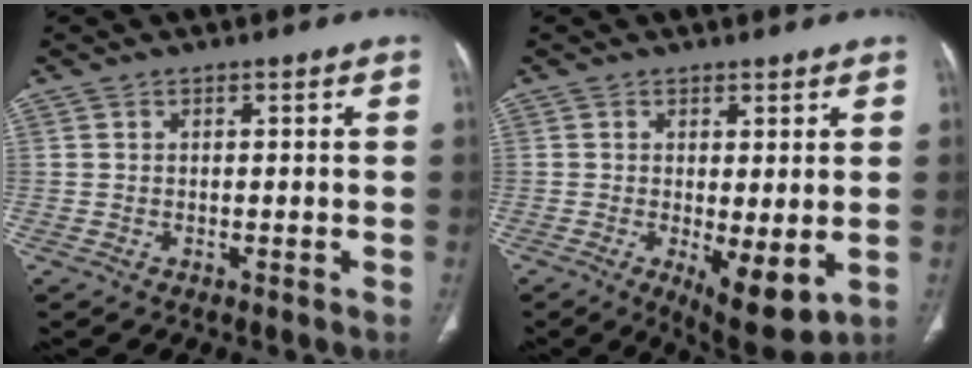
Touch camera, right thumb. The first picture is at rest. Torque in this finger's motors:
{"motor_torque": [-0.17, 1.15, -0.04, 0.03, 0.01]}